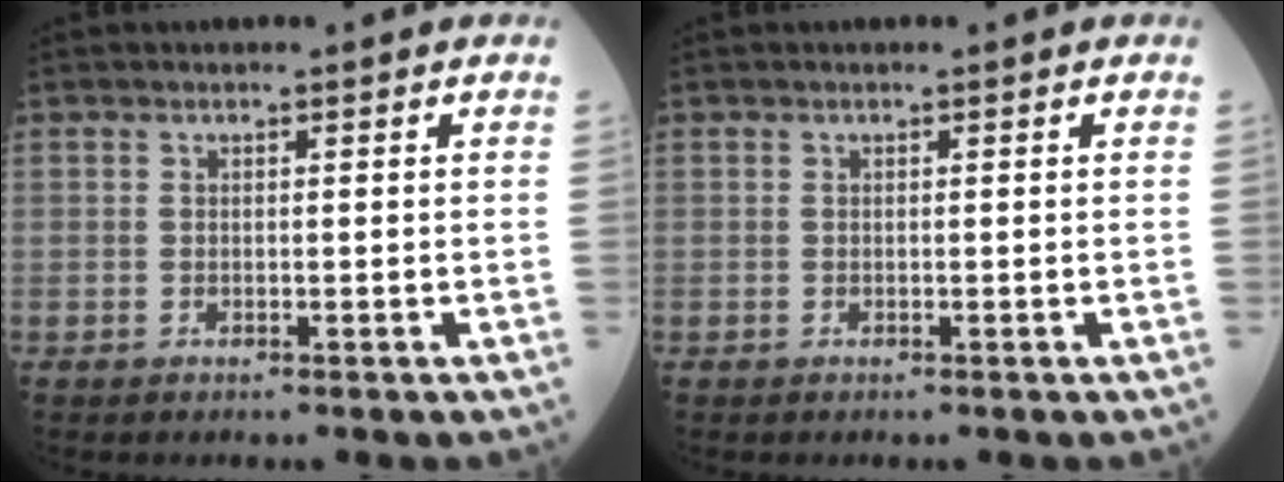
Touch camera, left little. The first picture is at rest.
{"total": 0.0}